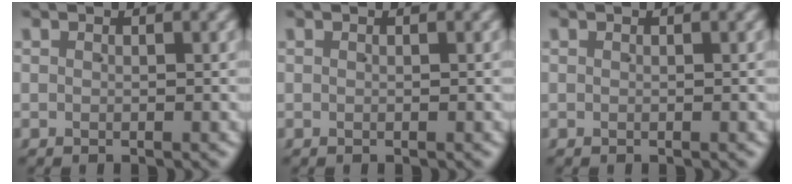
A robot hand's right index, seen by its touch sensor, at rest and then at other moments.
{"total": 0.0}
{"total": 0.0}